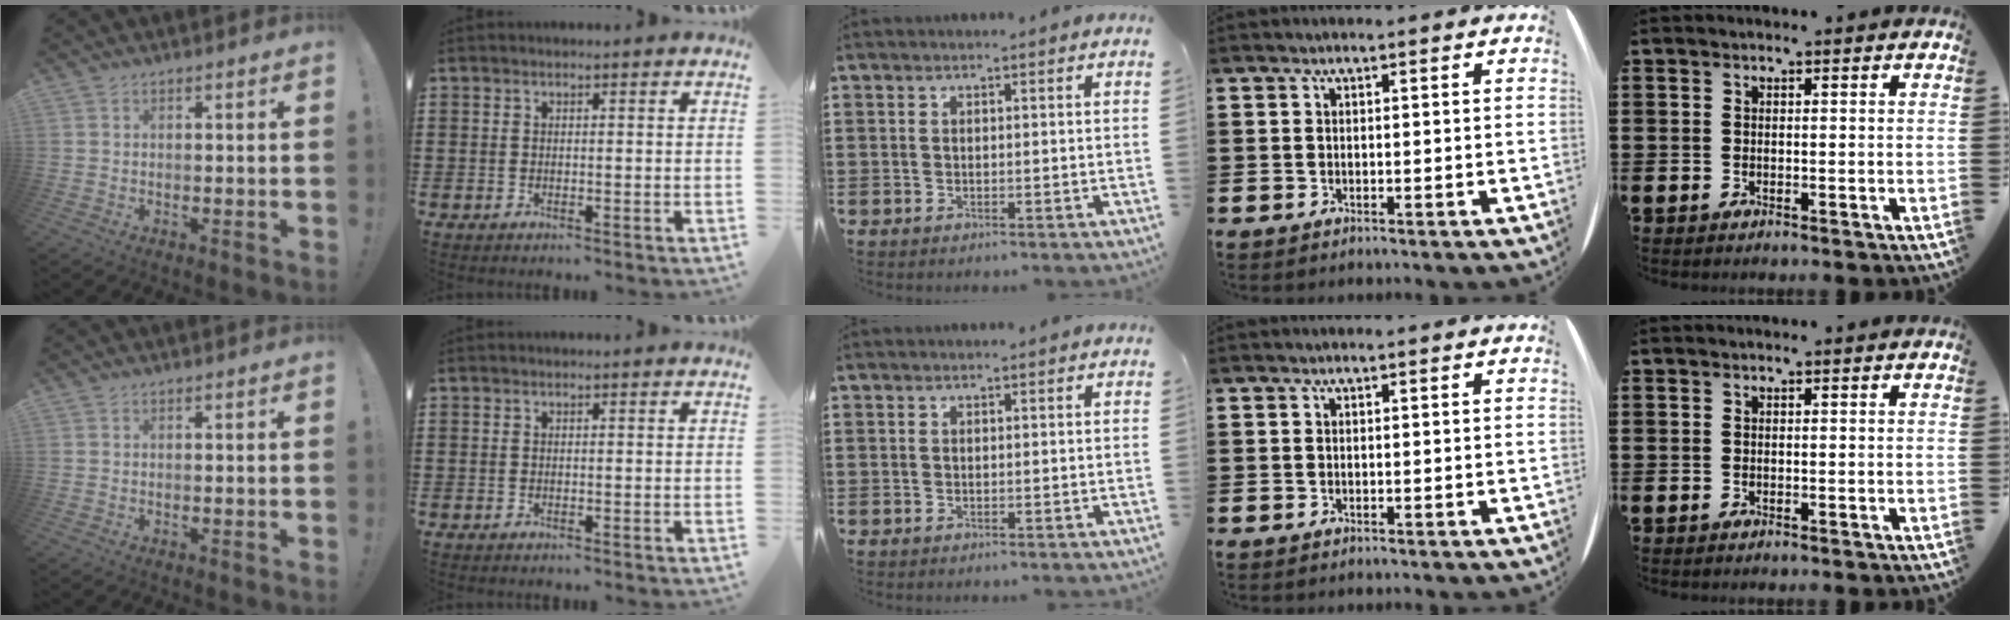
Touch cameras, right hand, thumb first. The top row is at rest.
{}